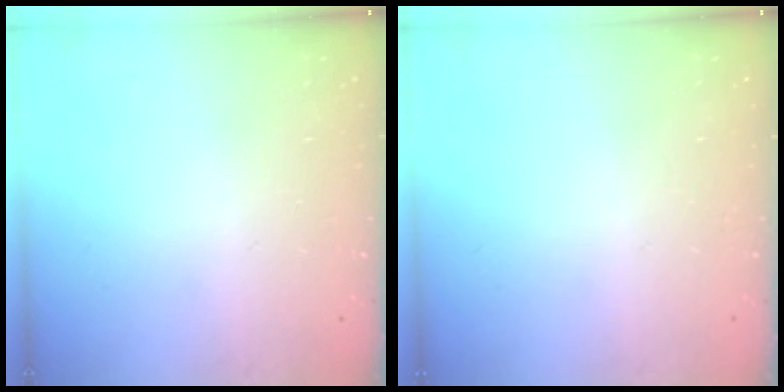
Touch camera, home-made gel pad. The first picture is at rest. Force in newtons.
{"total": 0.0}